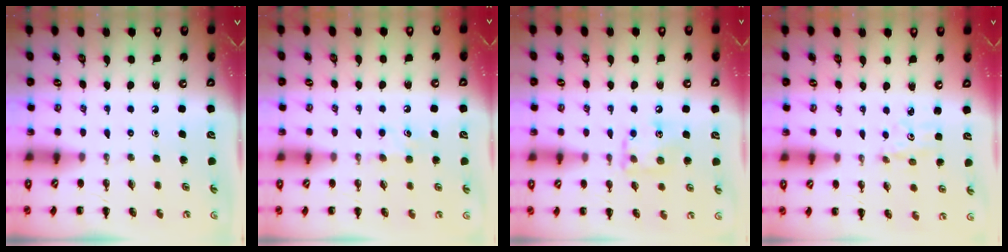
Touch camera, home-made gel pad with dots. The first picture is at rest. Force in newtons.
{"total": 4.7, "press": 4.5, "slide": 1.5}
{"total": 10.0, "press": 10.0, "slide": 0.7}
{"total": 2.6, "press": 2.4, "slide": 0.9}